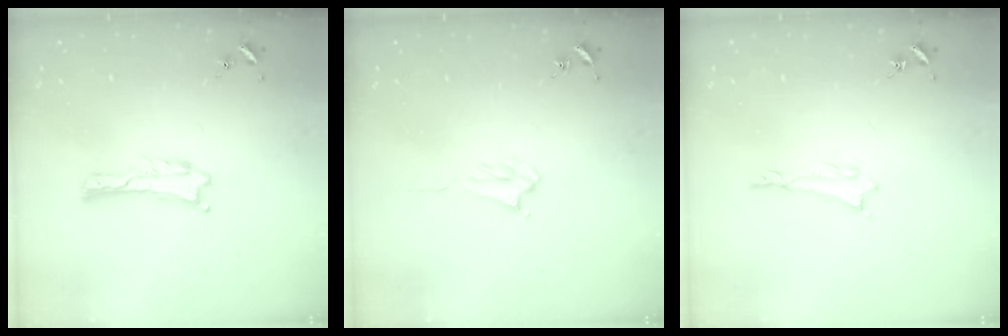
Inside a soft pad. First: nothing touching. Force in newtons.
{"total": 2.1, "press": 2.0, "slide": 0.3}
{"total": 0.0}